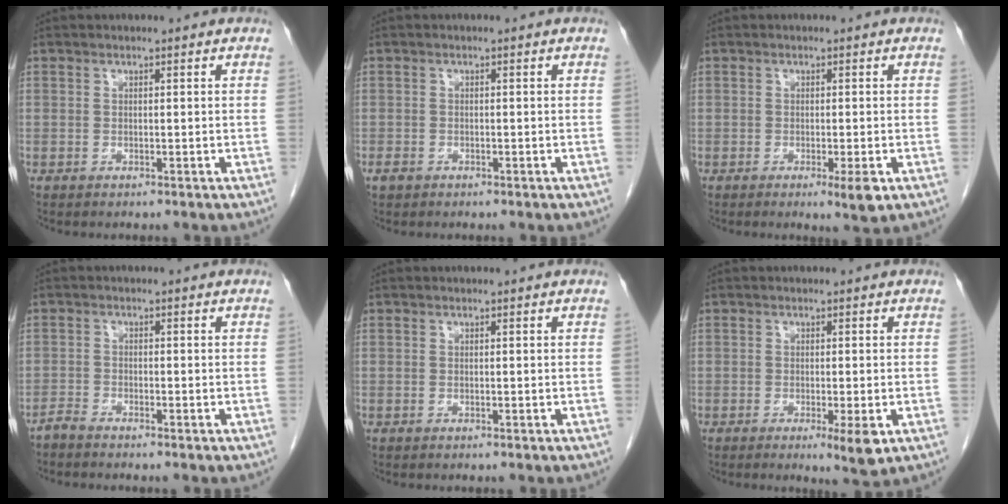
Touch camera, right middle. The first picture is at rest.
{"total": 1.0, "force": [-0.7, 0.6, 0.4], "torque": [-0.011, 0.001, -0.011]}
{"total": 3.0, "force": [-1.3, 0.1, 2.7], "torque": [-0.033, -0.009, -0.016]}
{"total": 1.8, "force": [-1.7, -0.1, 0.5], "torque": [-0.009, -0.003, -0.031]}
{"total": 0.0}
{"total": 3.9, "force": [-1.5, 0.2, 3.5], "torque": [-0.044, -0.011, -0.018]}